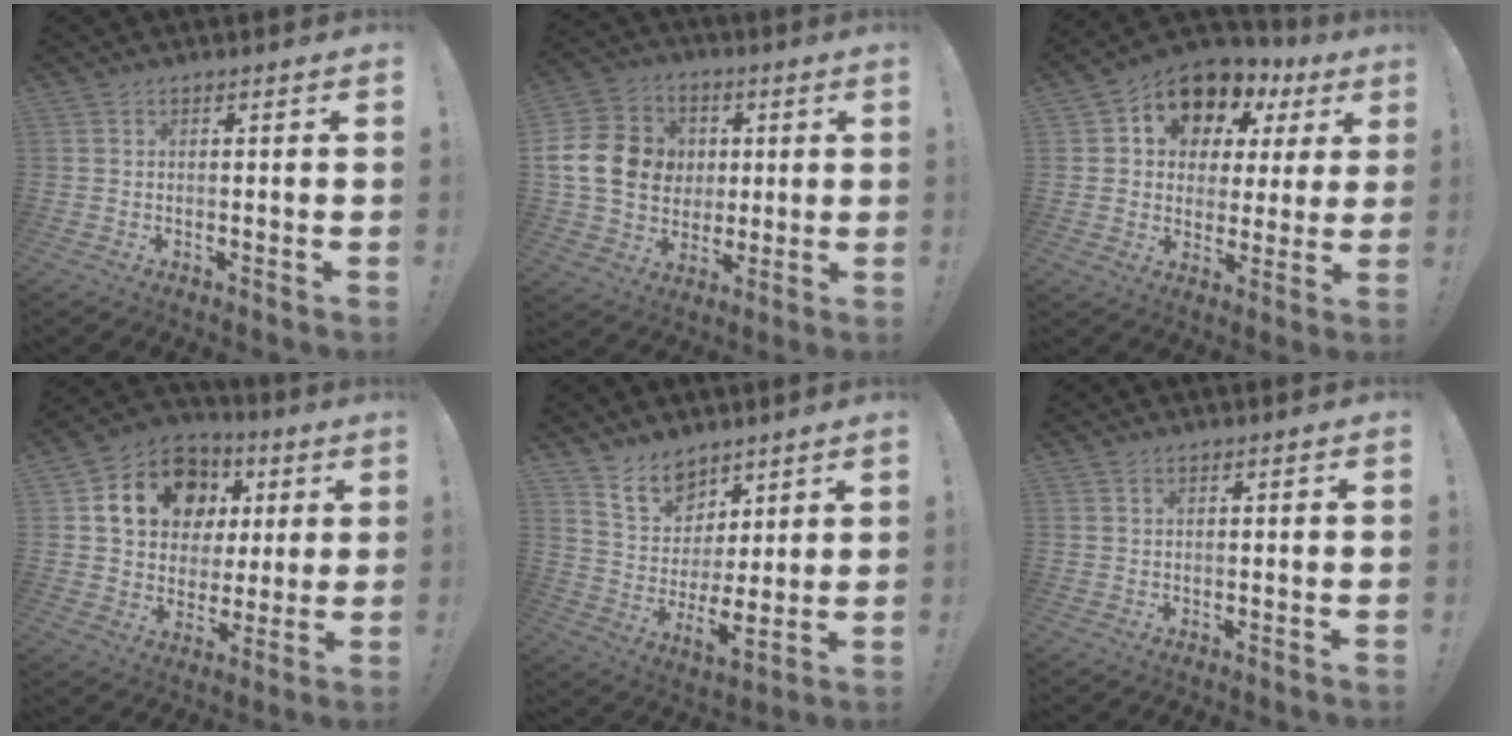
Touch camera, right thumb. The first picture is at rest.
{"total": 17.1, "force": [2.1, 15.0, 7.9], "torque": [-0.118, 0.005, 0.060]}
{"total": 10.5, "force": [6.7, 7.1, 4.0], "torque": [-0.064, -0.053, 0.121]}
{"total": 17.9, "force": [7.0, 13.6, 9.3], "torque": [-0.139, -0.018, 0.146]}
{"total": 11.0, "force": [7.7, 6.4, 4.4], "torque": [-0.082, -0.060, 0.156]}
{"total": 0.9, "force": [0.5, 0.4, 0.6], "torque": [-0.003, -0.003, 0.008]}